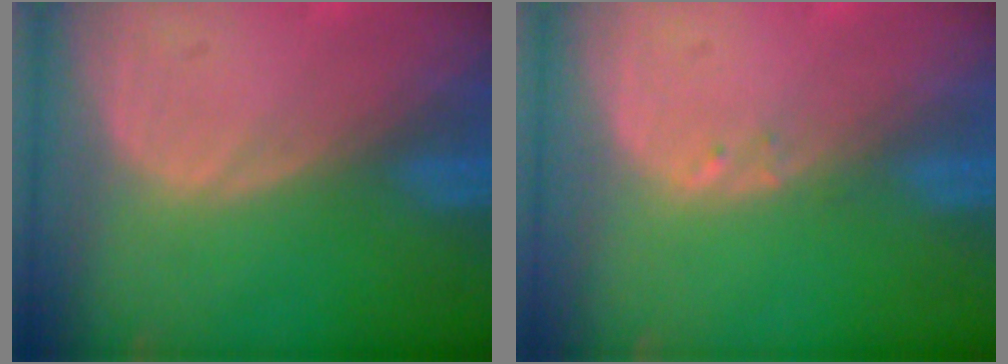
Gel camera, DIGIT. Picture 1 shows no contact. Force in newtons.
{"total": 0.6, "press": 0.6, "slide": 0.1}